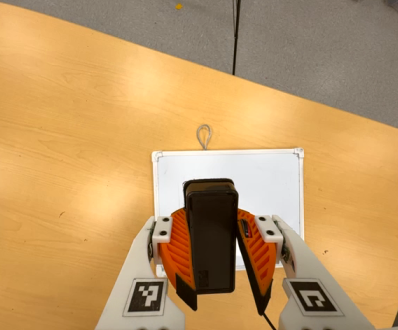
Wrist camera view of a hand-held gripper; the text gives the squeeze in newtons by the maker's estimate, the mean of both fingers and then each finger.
{"total": 9.7, "left": 9.8, "right": 9.7}